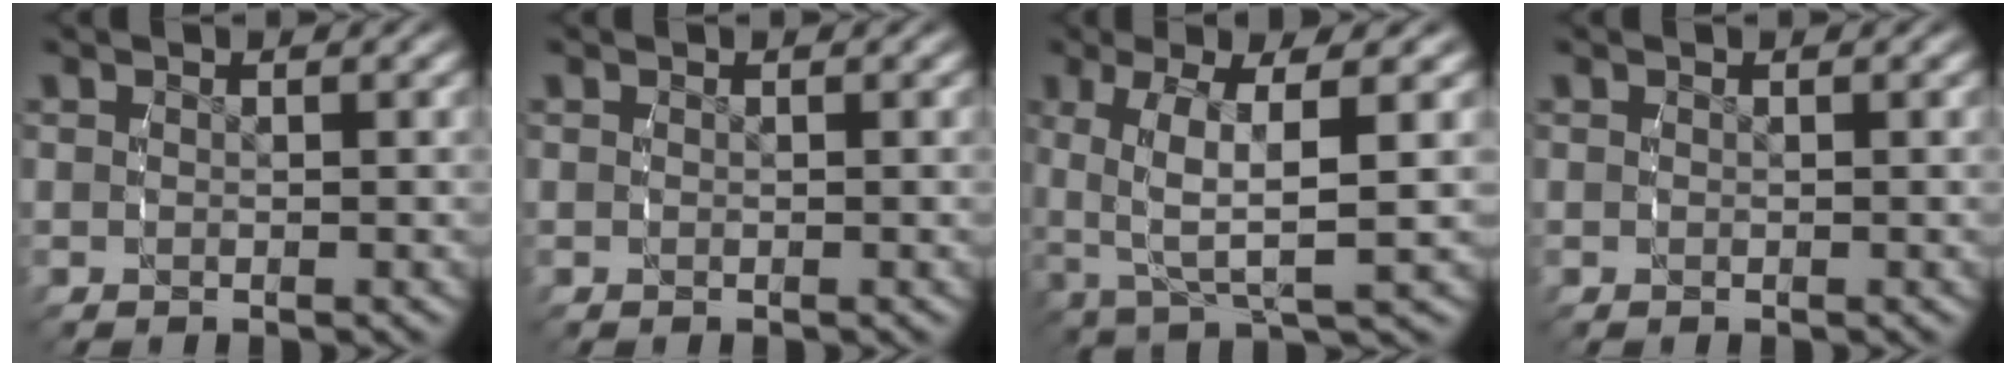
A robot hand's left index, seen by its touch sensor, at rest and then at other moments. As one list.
[{"total": 0.0}, {"total": 5.8, "force": [0.3, 2.0, 5.4], "torque": [-0.101, -0.002, 0.014]}, {"total": 0.0}]